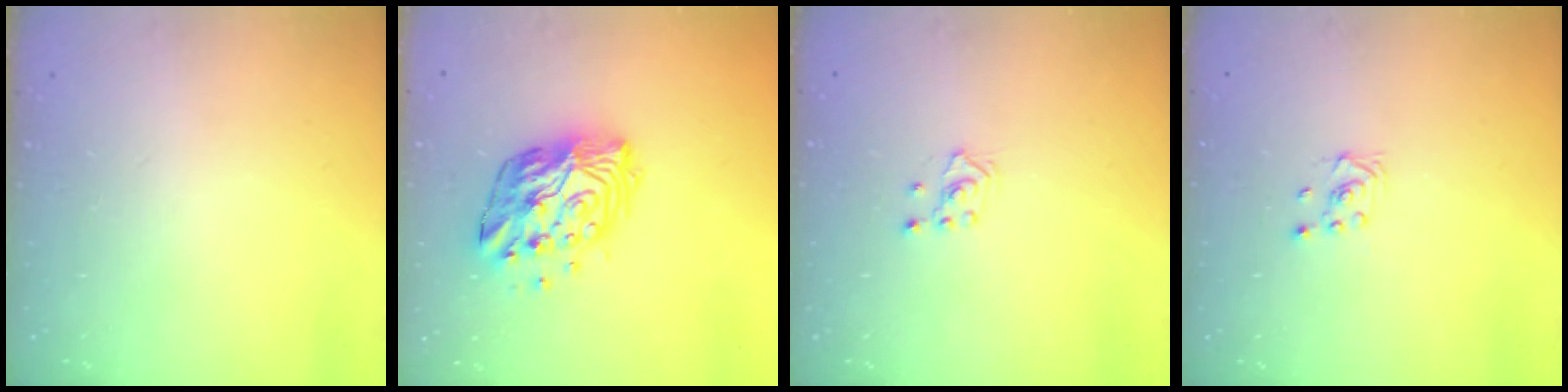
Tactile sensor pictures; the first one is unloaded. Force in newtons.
{"total": 14.2, "press": 14.2, "slide": 1.3}
{"total": 2.1, "press": 1.8, "slide": 0.9}
{"total": 1.6, "press": 1.4, "slide": 0.9}